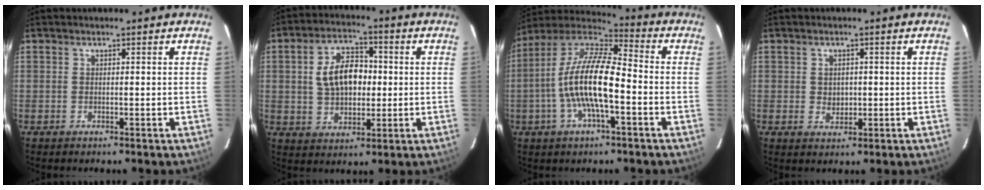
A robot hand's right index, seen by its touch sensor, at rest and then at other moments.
{"total": 10.4, "force": [1.0, 6.6, 8.0], "torque": [-0.152, 0.023, 0.024]}
{"total": 15.3, "force": [-3.4, 4.3, 14.3], "torque": [-0.273, 0.001, -0.070]}
{"total": 2.7, "force": [-0.1, 2.4, 1.4], "torque": [-0.021, 0.001, 0.002]}